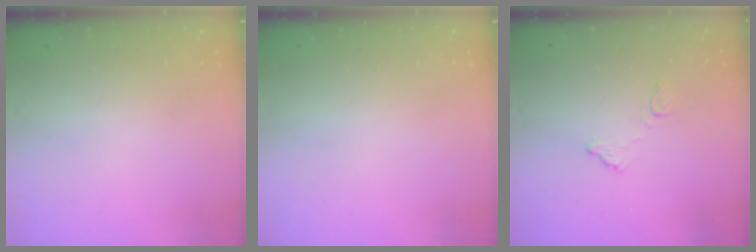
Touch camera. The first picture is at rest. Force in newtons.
{"total": 0.0}
{"total": 8.2, "press": 8.2, "slide": 0.4}